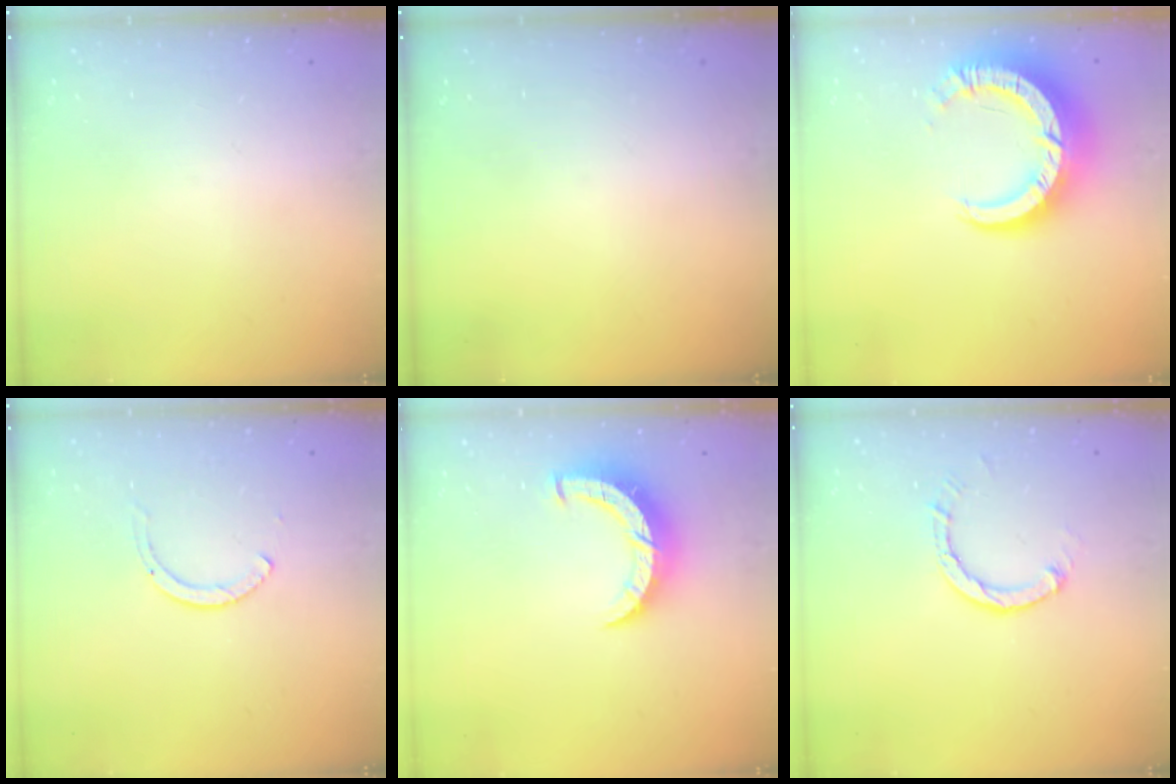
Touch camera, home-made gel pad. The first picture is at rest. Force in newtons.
{"total": 0.0}
{"total": 12.0, "press": 11.9, "slide": 1.2}
{"total": 2.0, "press": 1.9, "slide": 0.3}
{"total": 8.6, "press": 8.5, "slide": 0.7}
{"total": 3.0, "press": 3.0, "slide": 0.3}